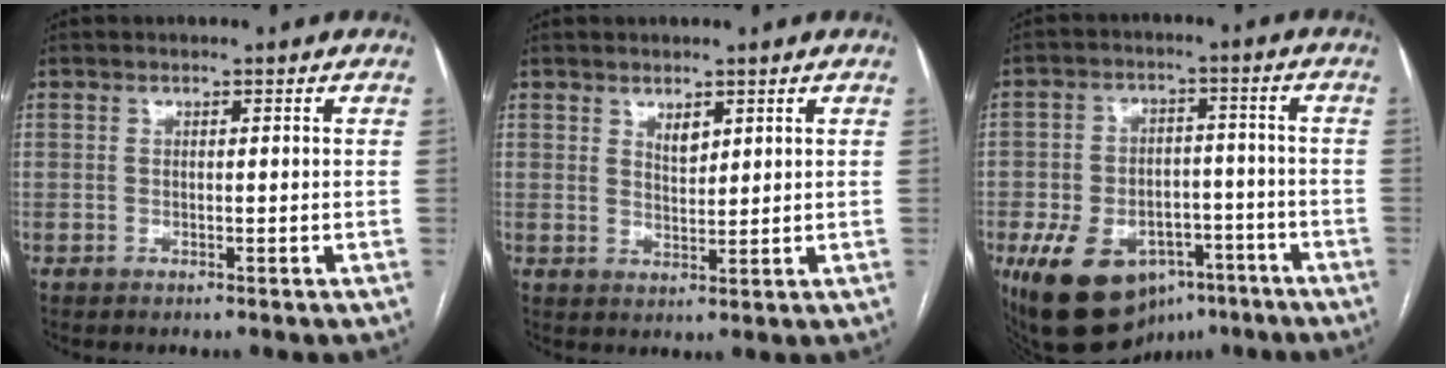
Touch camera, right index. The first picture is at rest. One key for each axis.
{"total": 2.4, "fx": 1.5, "fy": 1.1, "fz": 1.5, "tx": -0.027, "ty": -0.004, "tz": 0.033}
{"total": 16.4, "fx": -9.1, "fy": 10.0, "fz": 9.2, "tx": -0.166, "ty": 0.014, "tz": -0.134}